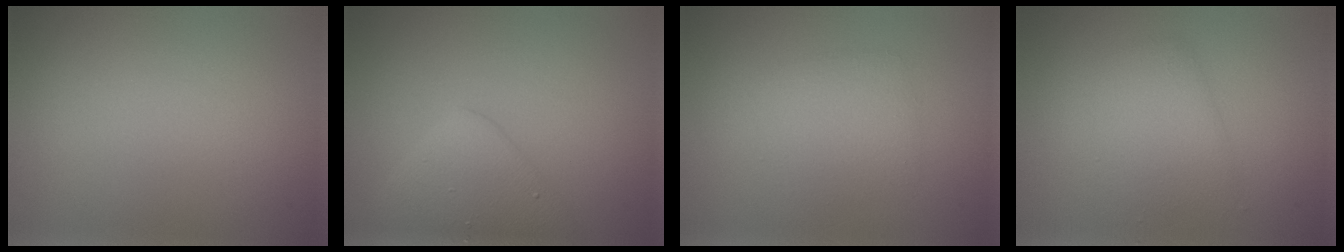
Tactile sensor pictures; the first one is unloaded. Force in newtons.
{"total": 4.0, "press": 4.0, "slide": 0.1}
{"total": 2.7, "press": 2.7, "slide": 0.1}
{"total": 3.2, "press": 3.2, "slide": 0.1}